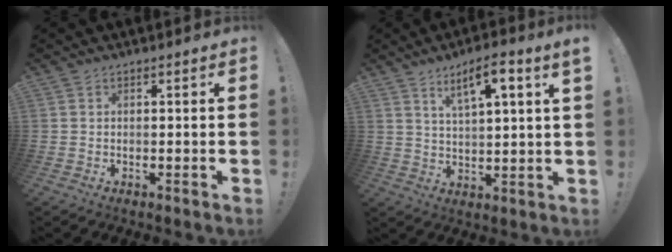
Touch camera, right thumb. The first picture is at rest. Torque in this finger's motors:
{"motor_torque": [1.05, 1.11, 0.61, 0.64, 0.14]}